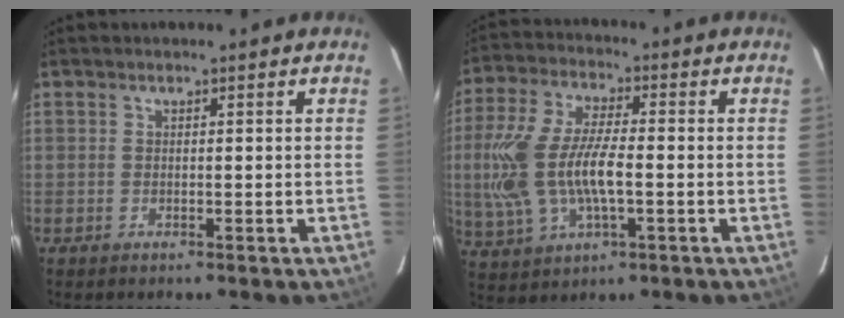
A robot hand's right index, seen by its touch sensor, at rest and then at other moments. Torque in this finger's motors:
{"motor_torque": [1.74, -0.40, 1.05, 0.21]}